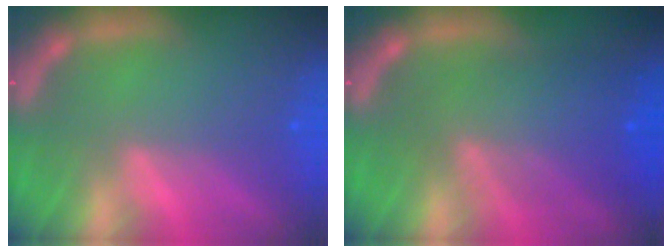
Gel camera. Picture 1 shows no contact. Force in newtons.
{"total": 7.0}